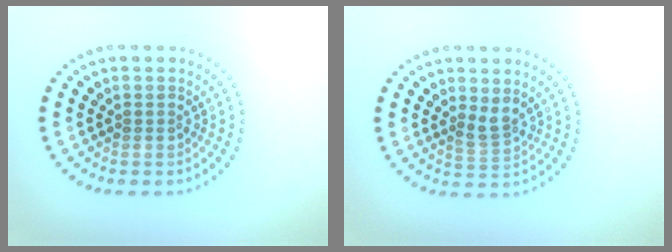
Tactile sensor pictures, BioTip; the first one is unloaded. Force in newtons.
{"total": 1.8, "press": 1.4, "slide": 1.2}